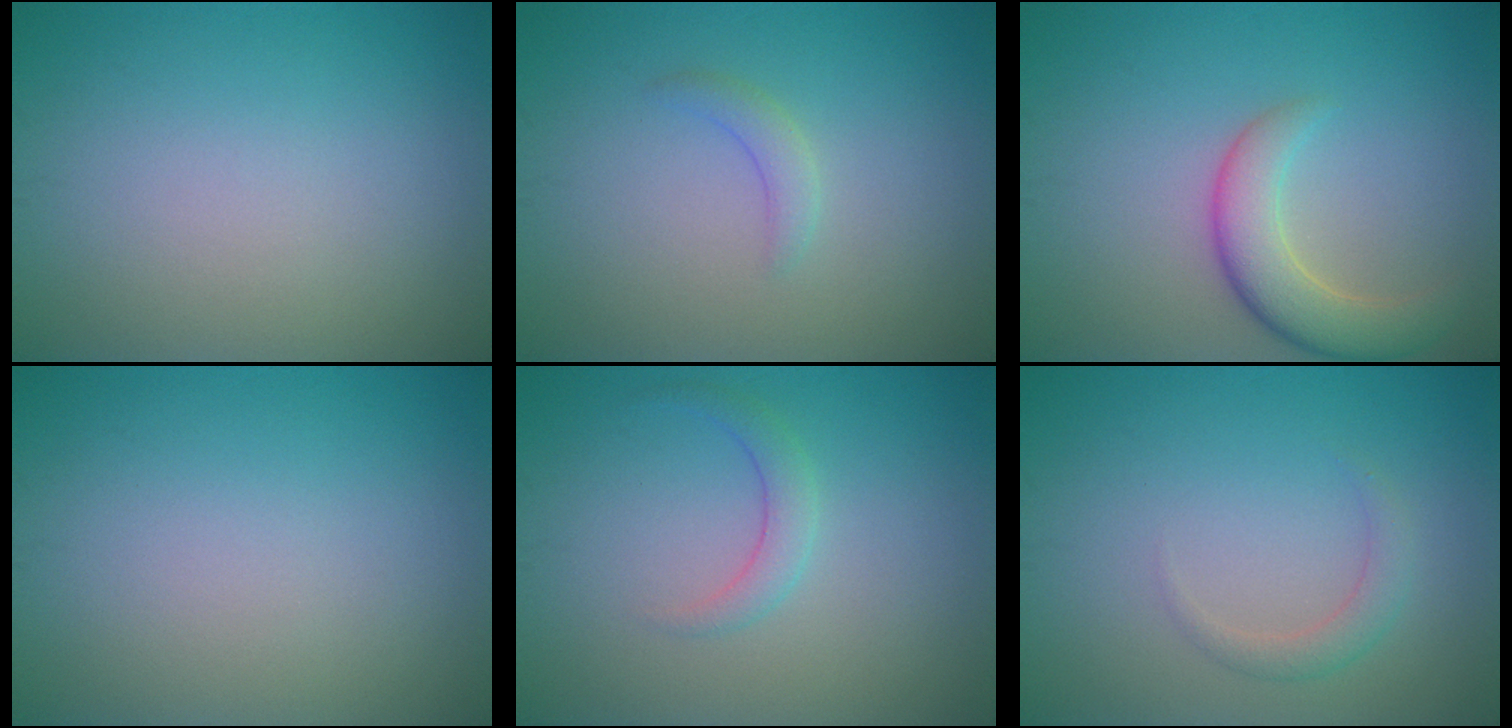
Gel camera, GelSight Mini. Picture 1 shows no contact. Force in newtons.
{"total": 1.4, "press": 1.4, "slide": 0.1}
{"total": 4.5, "press": 4.4, "slide": 0.4}
{"total": 0.0}
{"total": 1.7, "press": 1.7, "slide": 0.1}
{"total": 1.6, "press": 1.6, "slide": 0.1}